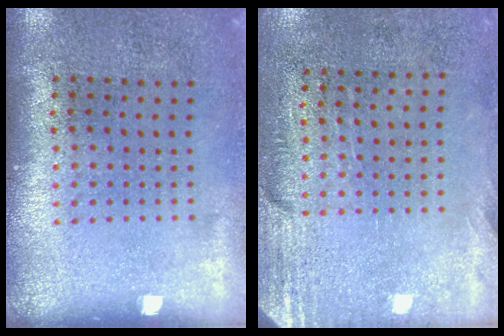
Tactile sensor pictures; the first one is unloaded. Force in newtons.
{"total": 2.8, "press": 2.4, "slide": 1.5}